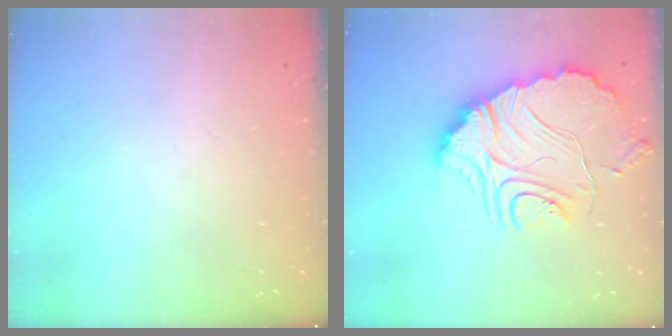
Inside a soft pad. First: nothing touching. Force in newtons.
{"total": 18.5, "press": 18.4, "slide": 1.7}